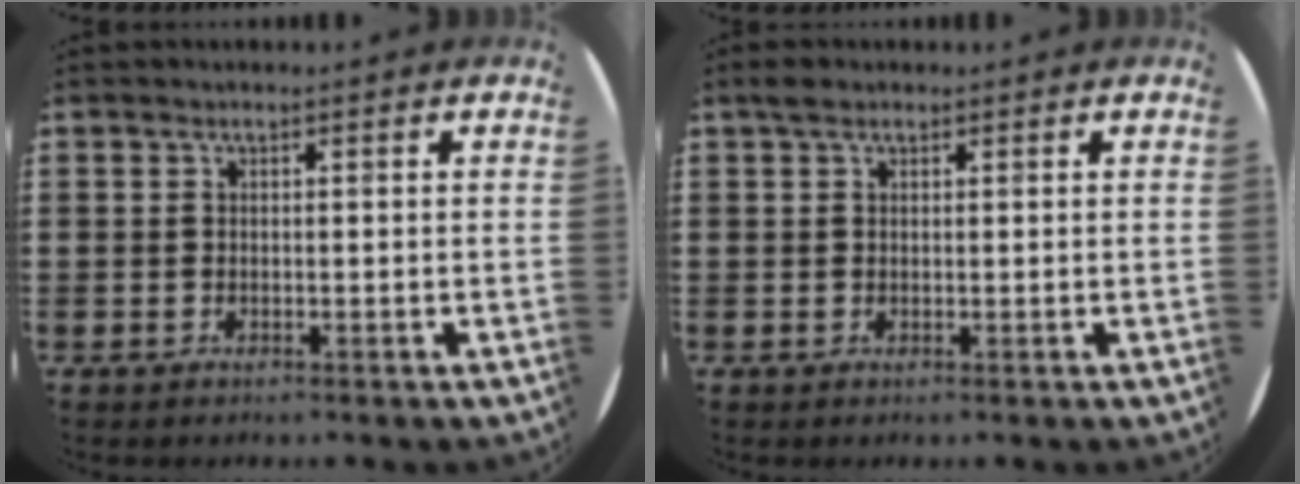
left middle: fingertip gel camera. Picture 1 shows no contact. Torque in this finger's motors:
{"motor_torque": [0.24, -0.37, 0.08, 0.01]}